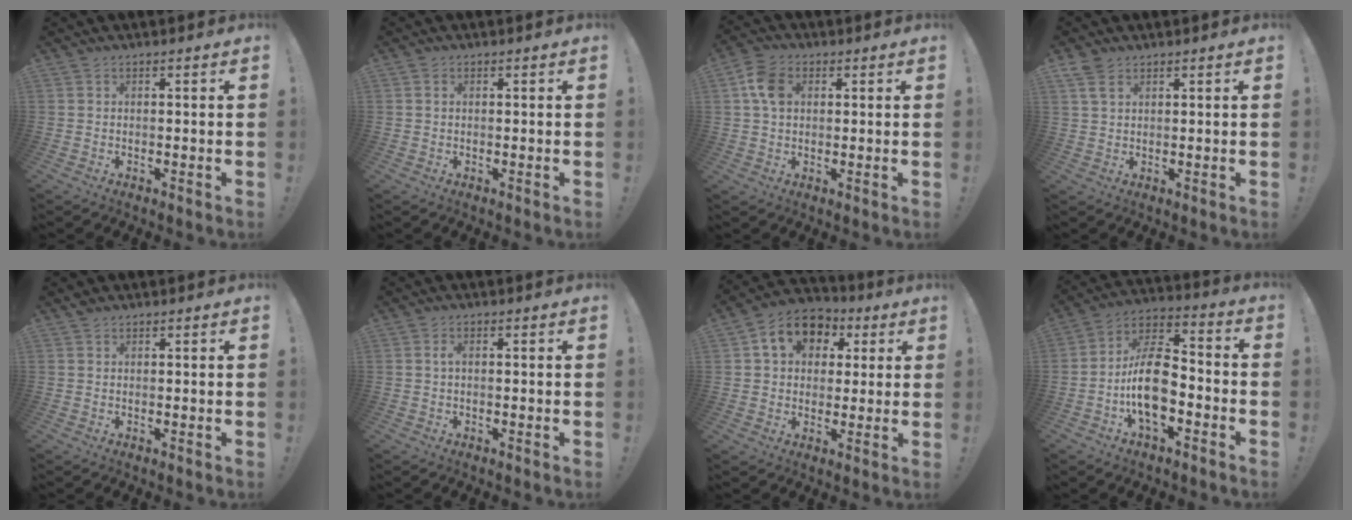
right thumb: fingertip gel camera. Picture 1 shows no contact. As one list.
[{"total": 0.8, "force": [0.3, 0.6, 0.4], "torque": [-0.004, 0.002, 0.004]}, {"total": 8.1, "force": [2.1, 6.0, 5.1], "torque": [-0.087, 0.009, 0.043]}, {"total": 4.2, "force": [2.6, 2.1, 2.5], "torque": [-0.051, -0.006, 0.051]}, {"total": 0.9, "force": [0.8, 0.5, 0.1], "torque": [-0.001, -0.001, 0.016]}, {"total": 1.3, "force": [0.0, 0.6, 1.2], "torque": [-0.029, 0.007, 0.001]}, {"total": 12.4, "force": [4.3, 9.8, 6.4], "torque": [-0.097, -0.004, 0.084]}, {"total": 16.0, "force": [-4.7, 8.8, 12.6], "torque": [-0.244, 0.029, -0.077]}]